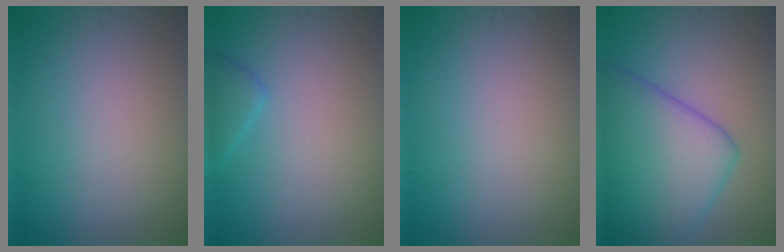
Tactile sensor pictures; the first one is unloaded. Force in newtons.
{"total": 1.7, "press": 1.7, "slide": 0.1}
{"total": 0.0}
{"total": 8.9, "press": 8.9, "slide": 0.3}